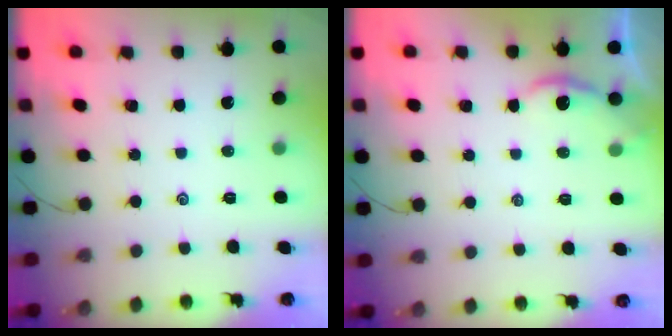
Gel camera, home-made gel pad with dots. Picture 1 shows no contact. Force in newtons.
{"total": 2.9, "press": 2.9, "slide": 0.1}